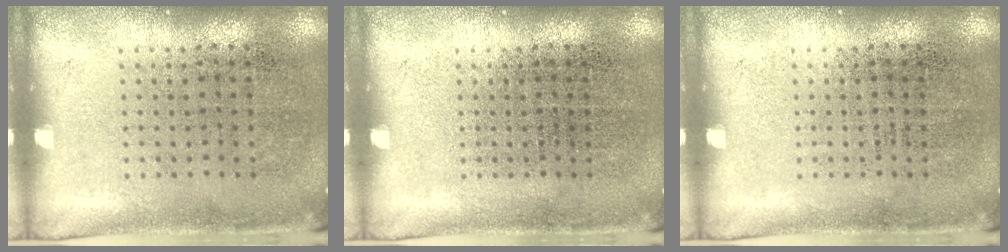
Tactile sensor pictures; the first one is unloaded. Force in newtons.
{"total": 0.0}
{"total": 0.0}